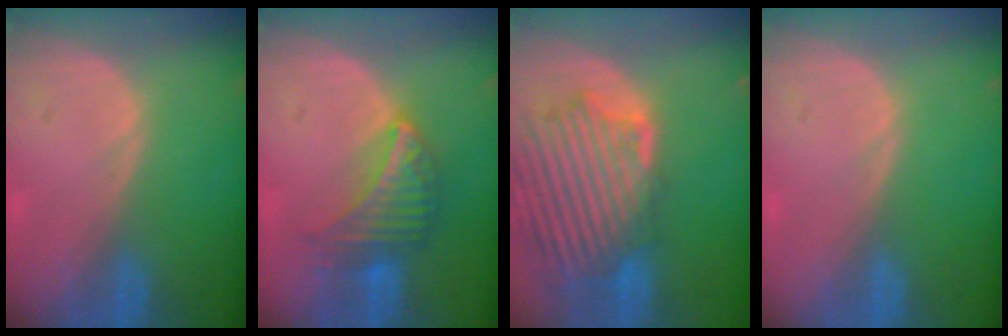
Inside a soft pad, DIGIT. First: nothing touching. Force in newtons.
{"total": 6.4, "press": 6.3, "slide": 1.1}
{"total": 13.1, "press": 11.4, "slide": 6.4}
{"total": 0.0}